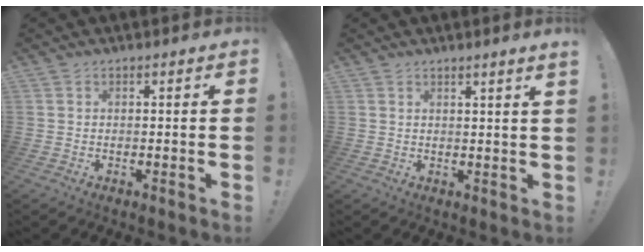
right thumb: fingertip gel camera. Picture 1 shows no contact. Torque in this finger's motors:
{"motor_torque": [0.10, 0.16, -0.43, 0.22, 0.14]}